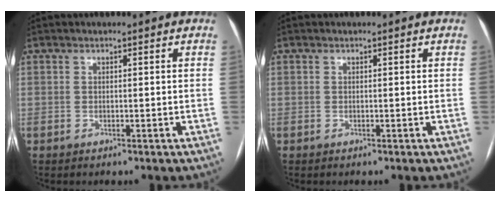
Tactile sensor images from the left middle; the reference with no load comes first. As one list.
[{"total": 0.0}]